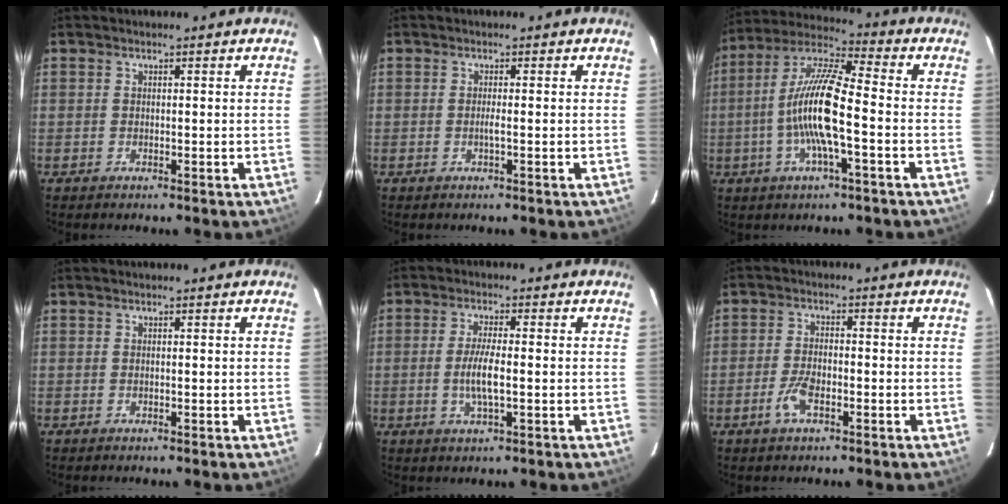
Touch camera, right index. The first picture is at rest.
{"total": 1.1, "force": [-0.3, -0.1, 1.0], "torque": [-0.018, 0.003, -0.005]}
{"total": 14.1, "force": [-3.1, 2.5, 13.5], "torque": [-0.266, 0.003, -0.065]}
{"total": 0.0}
{"total": 5.6, "force": [-0.9, 1.2, 5.4], "torque": [-0.106, -0.001, -0.016]}
{"total": 5.1, "force": [-2.4, 2.2, 3.8], "torque": [-0.086, 0.002, -0.046]}